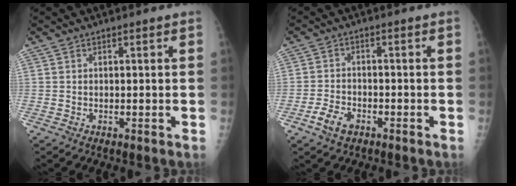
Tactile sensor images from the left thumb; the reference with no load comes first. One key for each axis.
{"total": 4.5, "fx": -2.6, "fy": 2.7, "fz": 2.6, "tx": -0.047, "ty": 0.010, "tz": -0.047}